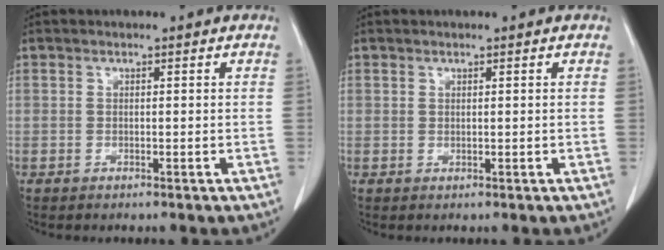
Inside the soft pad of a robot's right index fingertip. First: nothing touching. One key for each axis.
{"total": 0.0}